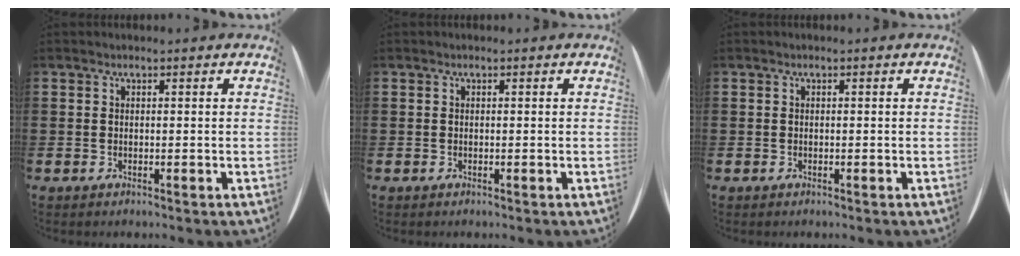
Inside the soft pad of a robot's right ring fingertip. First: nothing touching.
{"total": 0.0}
{"total": 0.0}